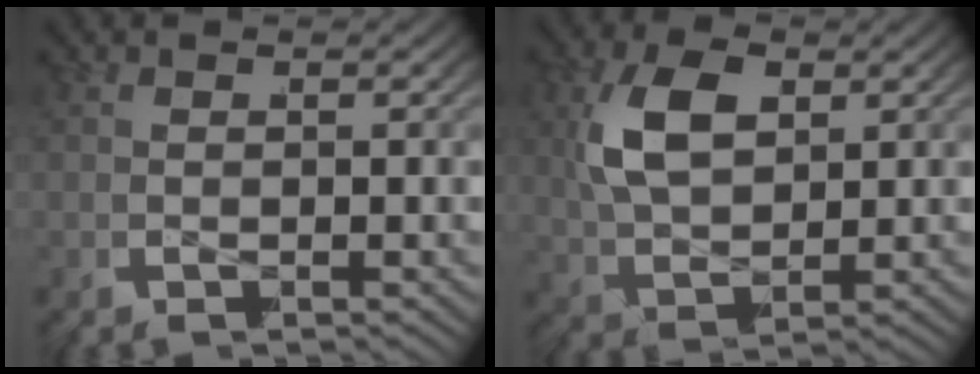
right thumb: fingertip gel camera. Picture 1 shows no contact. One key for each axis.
{"total": 7.7, "fx": 0.9, "fy": 5.5, "fz": 5.2, "tx": -0.126, "ty": -0.015, "tz": 0.024}